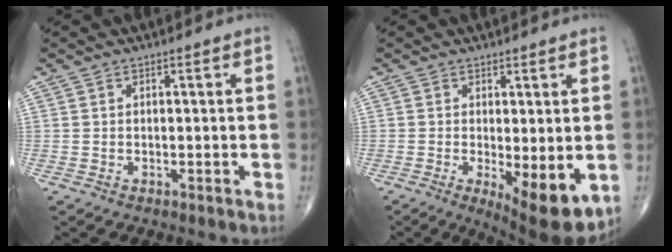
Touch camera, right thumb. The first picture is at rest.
{"total": 10.0, "force": [-2.1, 3.3, 9.2], "torque": [-0.127, -0.025, -0.020]}